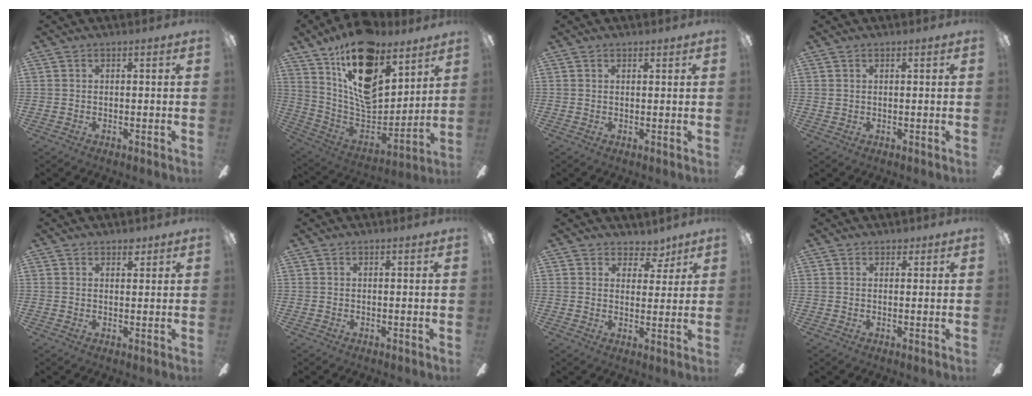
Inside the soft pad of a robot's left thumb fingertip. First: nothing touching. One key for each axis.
{"total": 19.6, "fx": 12.2, "fy": 9.8, "fz": 11.7, "tx": -0.208, "ty": -0.079, "tz": 0.215}
{"total": 1.0, "fx": 0.9, "fy": 0.5, "fz": 0.2, "tx": 0.004, "ty": -0.003, "tz": 0.015}
{"total": 0.8, "fx": 0.6, "fy": 0.6, "fz": 0.1, "tx": -0.001, "ty": 0.004, "tz": 0.009}
{"total": 2.7, "fx": 2.1, "fy": 1.5, "fz": 0.9, "tx": 0.004, "ty": -0.008, "tz": 0.033}
{"total": 0.0}
{"total": 5.5, "fx": 3.9, "fy": 3.6, "fz": 1.3, "tx": -0.010, "ty": -0.022, "tz": 0.068}
{"total": 1.5, "fx": 1.0, "fy": 1.2, "fz": 0.3, "tx": 0.010, "ty": -0.004, "tz": 0.015}